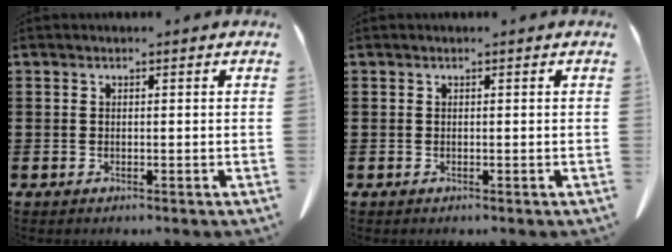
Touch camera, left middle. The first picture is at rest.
{"total": 0.0}